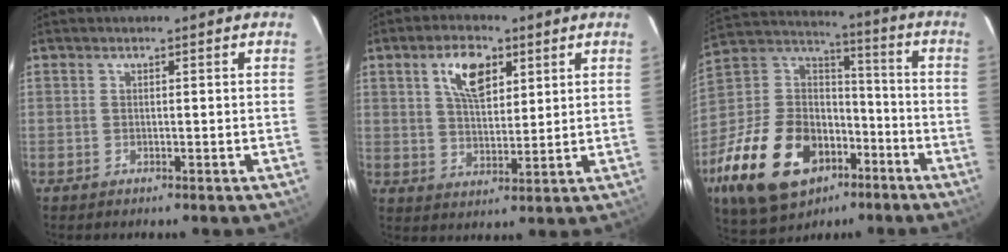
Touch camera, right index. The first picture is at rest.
{"total": 8.6, "force": [3.9, 4.3, 6.4], "torque": [-0.115, 0.015, 0.072]}
{"total": 27.8, "force": [-13.5, 17.3, 17.0], "torque": [-0.366, 0.010, -0.213]}